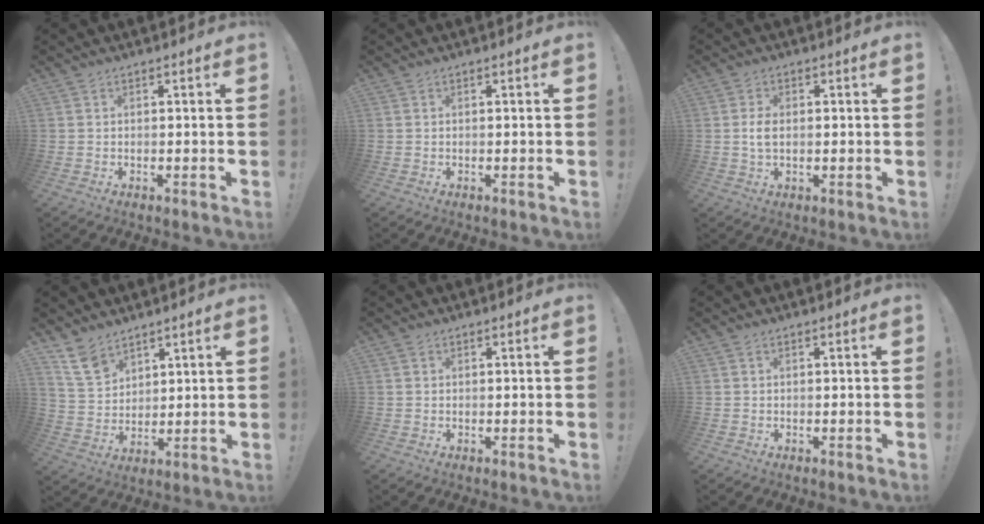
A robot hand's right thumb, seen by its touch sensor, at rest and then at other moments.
{"total": 0.0}
{"total": 3.7, "force": [-0.2, 2.1, 3.0], "torque": [-0.061, 0.004, -0.004]}
{"total": 9.9, "force": [7.3, 5.6, 3.6], "torque": [-0.069, -0.043, 0.145]}
{"total": 0.6, "force": [0.3, 0.5, 0.0], "torque": [0.006, -0.002, 0.005]}
{"total": 0.0}